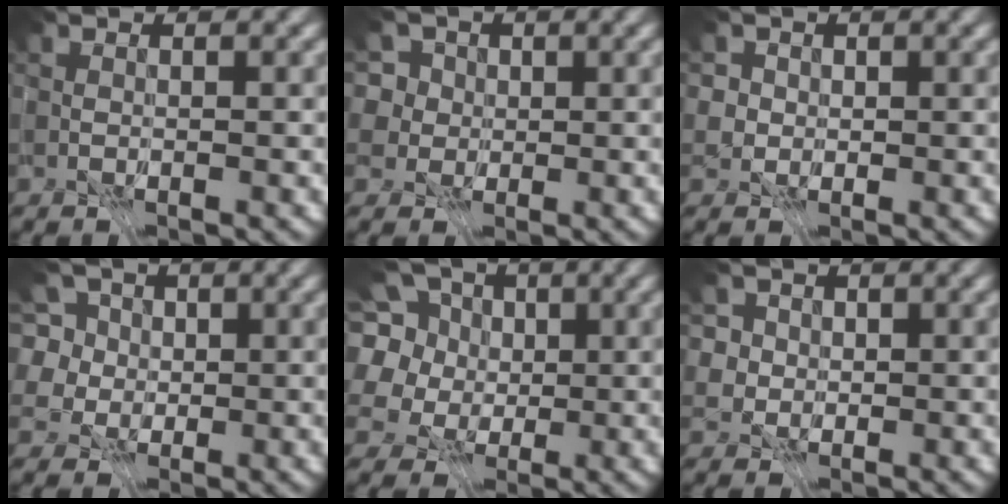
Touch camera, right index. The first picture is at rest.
{"total": 8.6, "force": [4.1, 6.3, 4.1], "torque": [-0.093, 0.031, 0.050]}
{"total": 4.5, "force": [2.7, 3.1, 1.8], "torque": [-0.024, 0.002, 0.025]}
{"total": 6.6, "force": [3.0, 5.1, 2.9], "torque": [-0.068, 0.018, 0.035]}
{"total": 7.0, "force": [2.2, 5.3, 4.0], "torque": [-0.094, 0.015, 0.018]}
{"total": 7.3, "force": [4.1, 5.0, 3.4], "torque": [-0.070, 0.019, 0.046]}